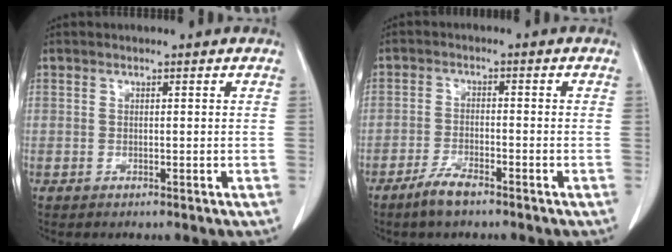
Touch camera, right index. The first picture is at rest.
{"total": 4.2, "force": [-3.2, 0.9, 2.5], "torque": [-0.054, -0.002, -0.062]}